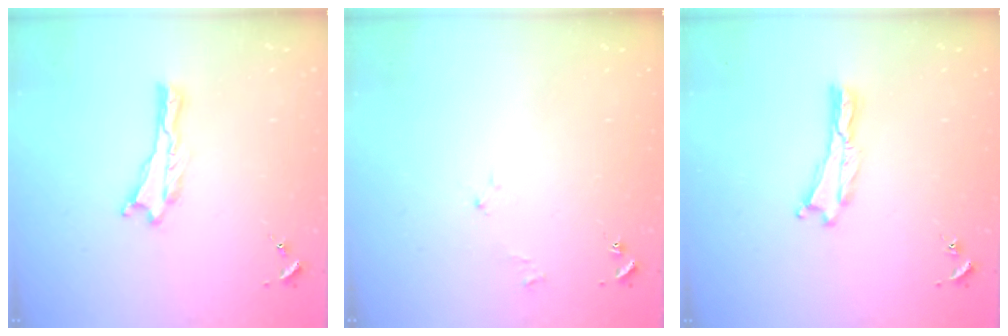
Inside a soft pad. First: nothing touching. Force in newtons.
{"total": 1.6, "press": 1.5, "slide": 0.3}
{"total": 0.0}